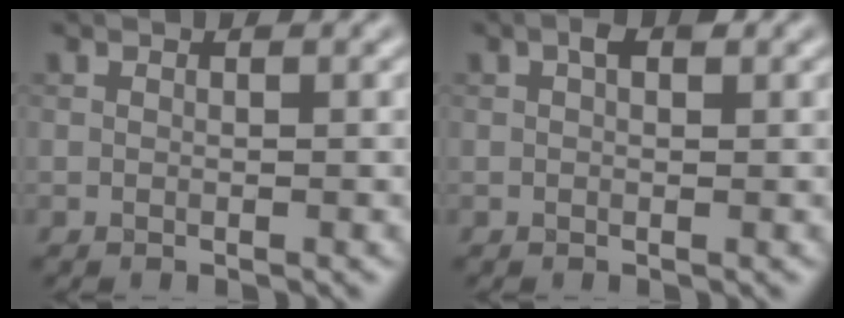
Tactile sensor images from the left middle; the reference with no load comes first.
{"total": 1.6, "force": [0.6, 0.8, 1.3], "torque": [-0.018, 0.004, 0.007]}